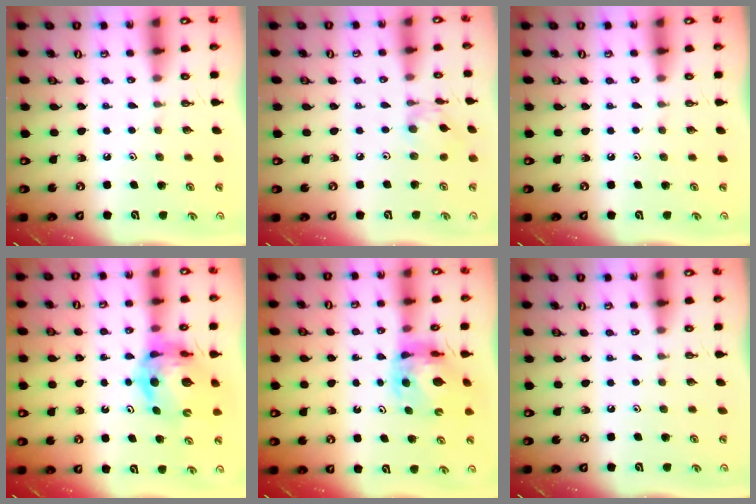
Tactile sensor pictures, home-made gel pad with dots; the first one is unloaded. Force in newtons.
{"total": 3.9, "press": 3.9, "slide": 0.3}
{"total": 0.0}
{"total": 13.5, "press": 13.4, "slide": 1.4}
{"total": 11.0, "press": 10.9, "slide": 1.4}
{"total": 0.0}